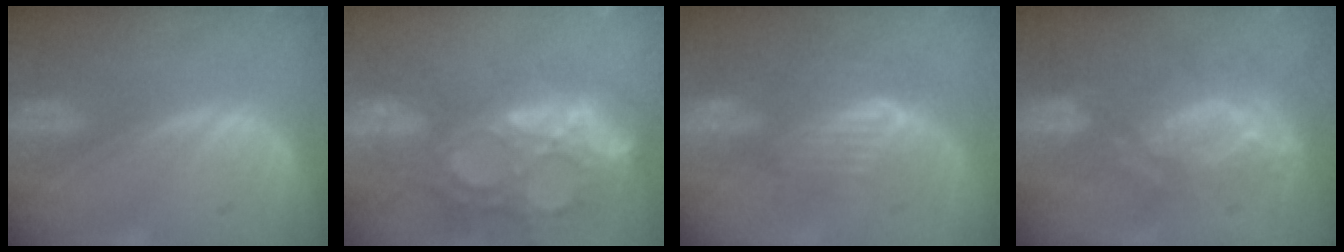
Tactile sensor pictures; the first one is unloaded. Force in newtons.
{"total": 14.3, "press": 12.2, "slide": 7.6}
{"total": 7.9, "press": 7.3, "slide": 3.1}
{"total": 9.1, "press": 8.7, "slide": 2.7}